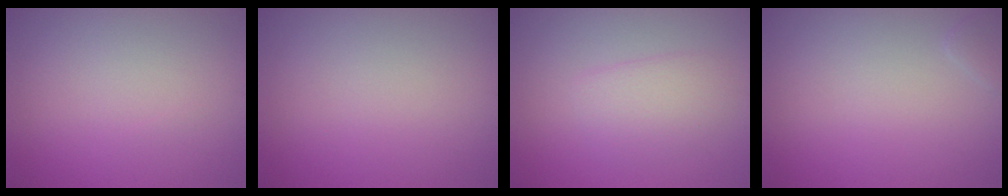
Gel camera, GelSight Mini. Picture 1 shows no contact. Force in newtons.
{"total": 0.0}
{"total": 2.4, "press": 2.4, "slide": 0.1}
{"total": 0.8, "press": 0.8, "slide": 0.0}